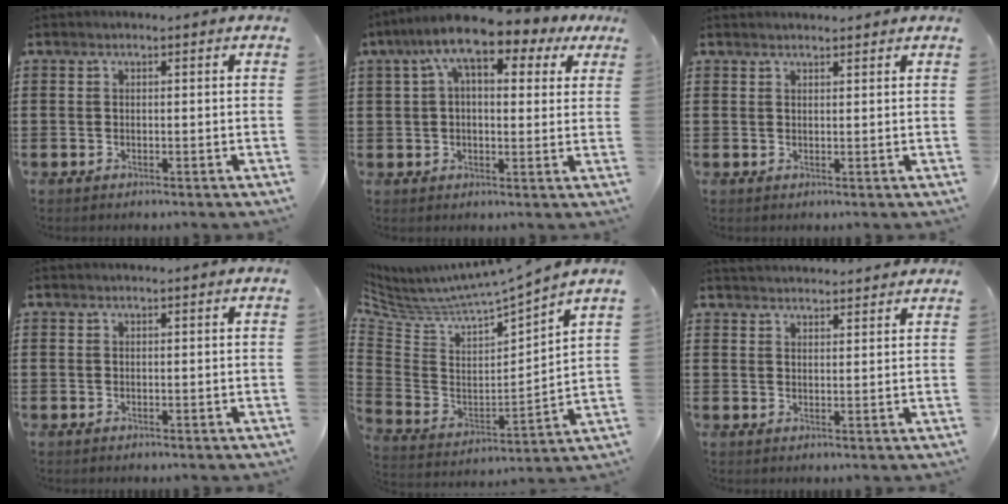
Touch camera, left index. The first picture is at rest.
{"total": 9.7, "force": [5.6, 3.5, 7.2], "torque": [-0.148, -0.005, 0.095]}
{"total": 1.0, "force": [1.0, 0.0, 0.1], "torque": [-0.004, -0.002, 0.020]}
{"total": 0.0}
{"total": 4.9, "force": [4.7, 0.3, 1.4], "torque": [-0.058, -0.055, 0.071]}
{"total": 2.4, "force": [2.4, -0.2, -0.1], "torque": [-0.003, -0.006, 0.046]}